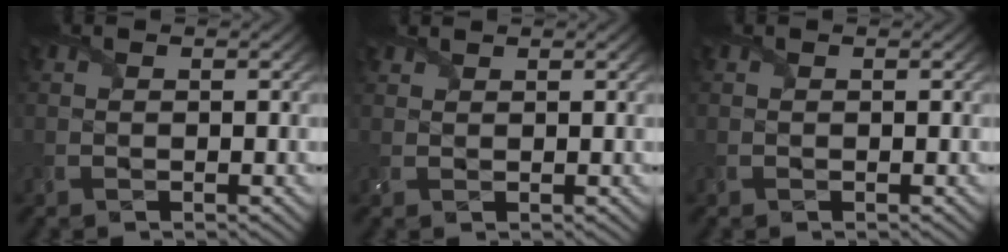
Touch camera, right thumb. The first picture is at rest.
{"total": 1.4, "force": [1.3, 0.5, 0.3], "torque": [-0.014, 0.004, 0.030]}
{"total": 0.0}